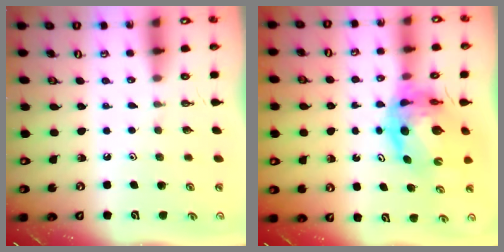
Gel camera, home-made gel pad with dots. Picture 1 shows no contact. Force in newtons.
{"total": 10.9, "press": 10.8, "slide": 1.4}